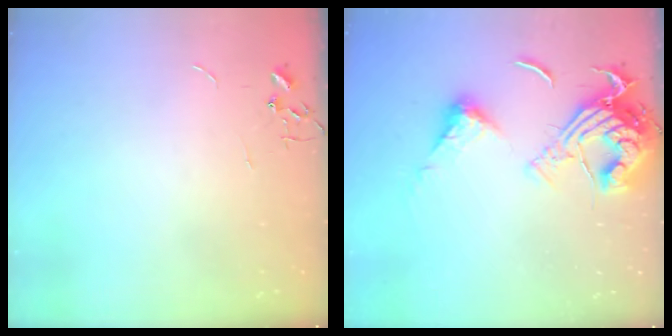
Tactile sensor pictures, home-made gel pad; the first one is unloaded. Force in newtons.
{"total": 18.9, "press": 18.8, "slide": 2.2}